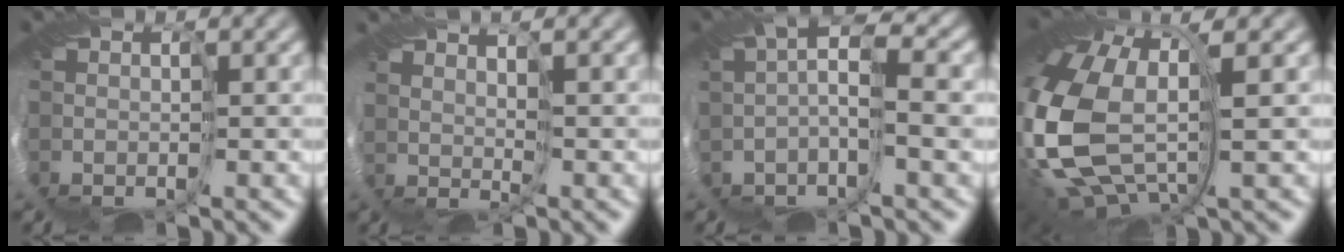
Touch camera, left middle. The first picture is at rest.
{"total": 2.7, "force": [2.1, -1.3, -1.1], "torque": [0.009, 0.000, 0.039]}
{"total": 2.9, "force": [0.2, 0.3, 2.8], "torque": [-0.049, 0.013, -0.004]}
{"total": 12.7, "force": [0.2, 7.3, 10.4], "torque": [-0.268, -0.023, 0.013]}